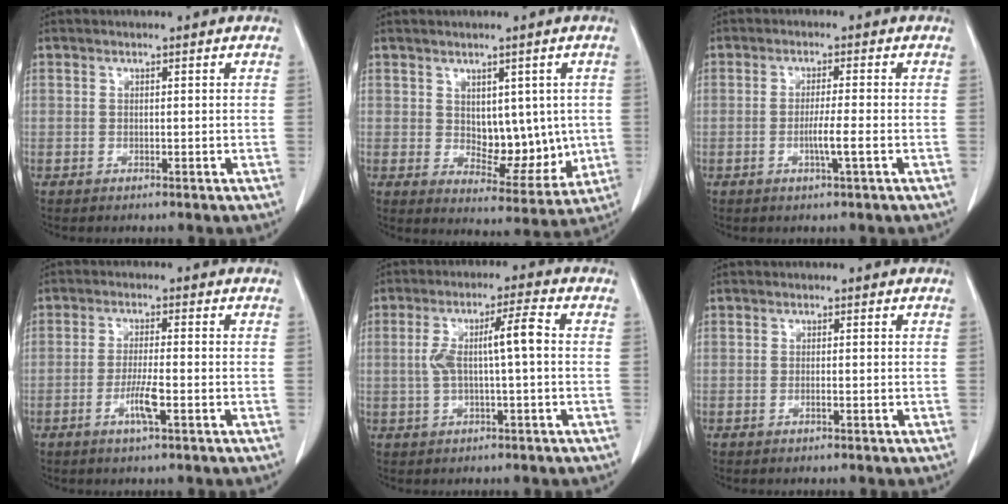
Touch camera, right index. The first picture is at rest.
{"total": 11.5, "force": [0.7, 7.0, 9.1], "torque": [-0.132, 0.000, 0.038]}
{"total": 4.0, "force": [-1.2, -0.1, 3.8], "torque": [-0.070, -0.004, -0.021]}
{"total": 5.0, "force": [-2.0, 0.6, 4.6], "torque": [-0.089, -0.004, -0.036]}
{"total": 7.6, "force": [0.2, 1.2, 7.5], "torque": [-0.147, 0.026, 0.005]}
{"total": 1.2, "force": [-0.4, 0.3, 1.1], "torque": [-0.025, 0.000, -0.005]}